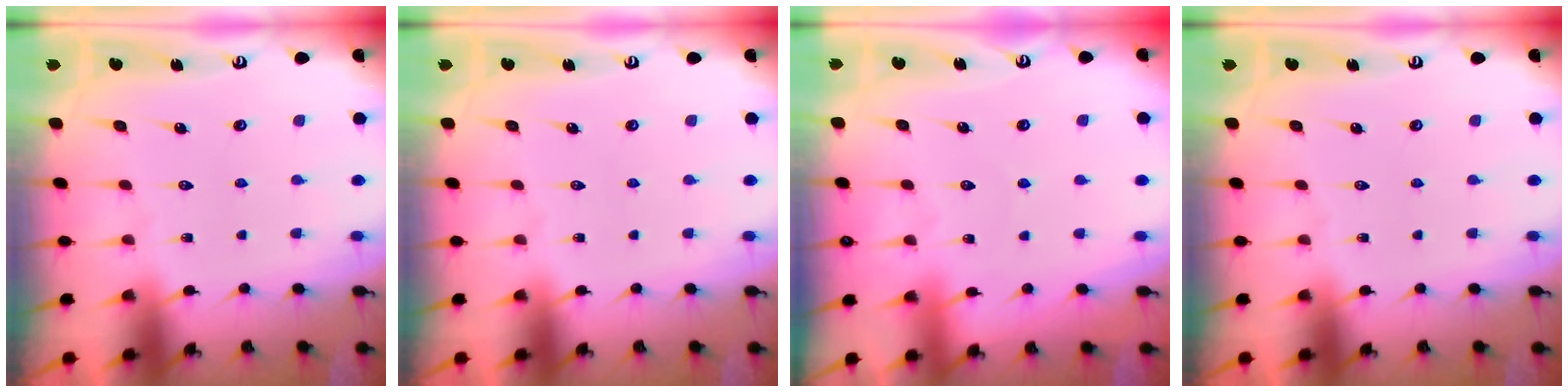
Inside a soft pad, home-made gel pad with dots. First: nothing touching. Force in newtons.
{"total": 0.0}
{"total": 3.4, "press": 3.4, "slide": 0.4}
{"total": 0.0}